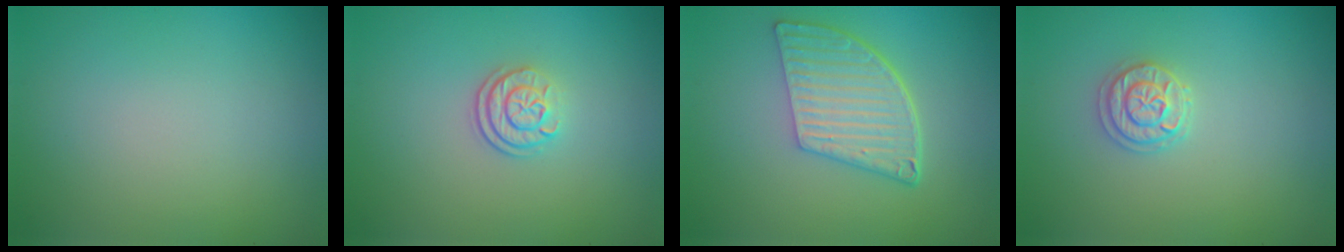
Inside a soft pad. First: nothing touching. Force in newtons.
{"total": 2.4, "press": 1.8, "slide": 1.5}
{"total": 5.5, "press": 4.1, "slide": 3.7}
{"total": 2.1, "press": 2.1, "slide": 0.5}